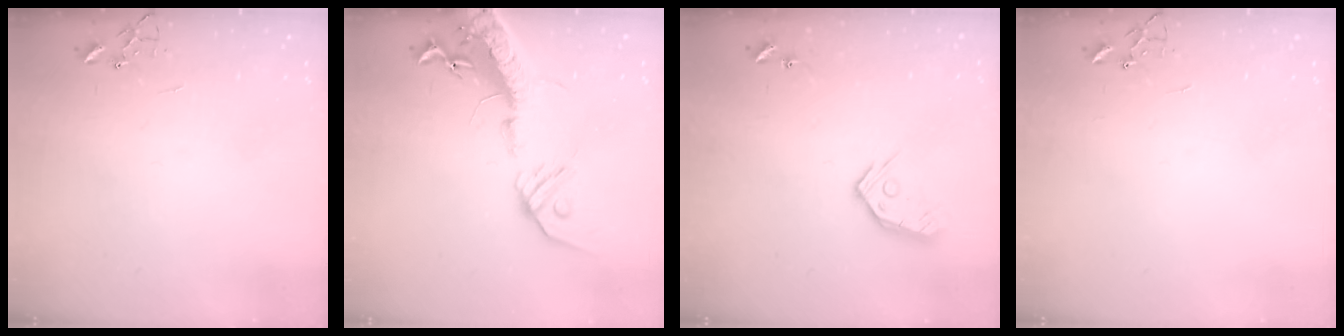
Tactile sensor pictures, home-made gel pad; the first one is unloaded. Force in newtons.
{"total": 20.4, "press": 19.9, "slide": 4.3}
{"total": 9.9, "press": 9.9, "slide": 0.8}
{"total": 0.0}